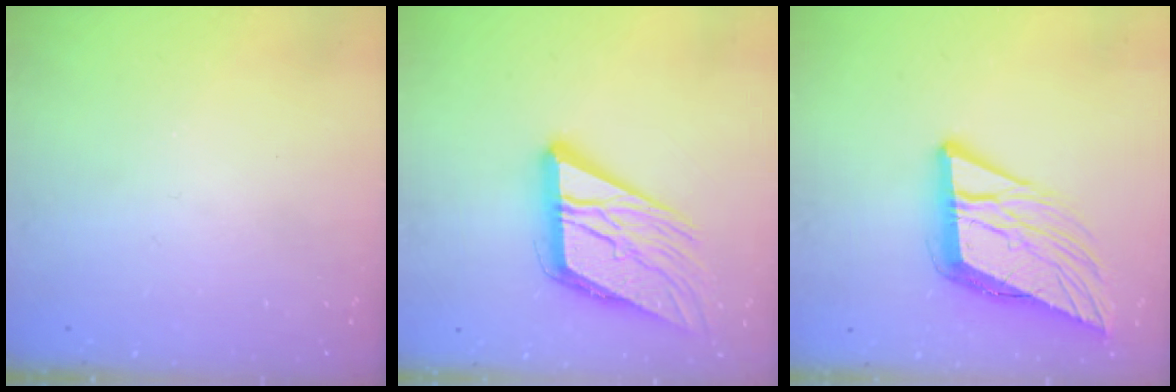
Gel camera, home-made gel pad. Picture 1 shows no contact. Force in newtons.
{"total": 17.7, "press": 17.6, "slide": 2.1}
{"total": 13.2, "press": 13.0, "slide": 2.6}